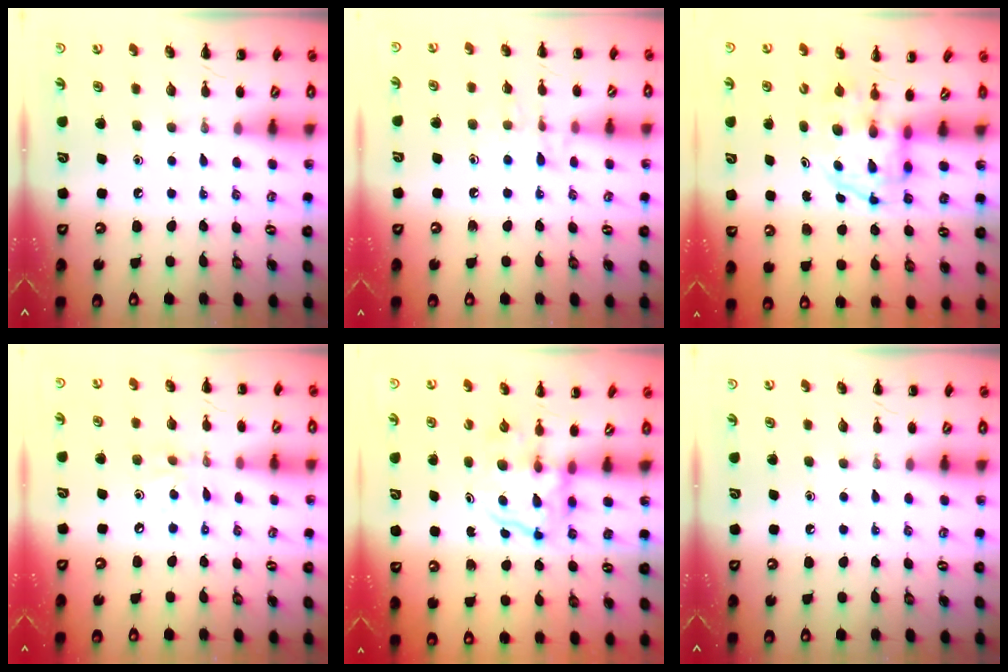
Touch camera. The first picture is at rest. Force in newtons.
{"total": 7.4, "press": 7.3, "slide": 1.2}
{"total": 3.4, "press": 3.3, "slide": 0.5}
{"total": 6.4, "press": 6.2, "slide": 1.3}
{"total": 3.8, "press": 3.8, "slide": 0.4}
{"total": 0.0}